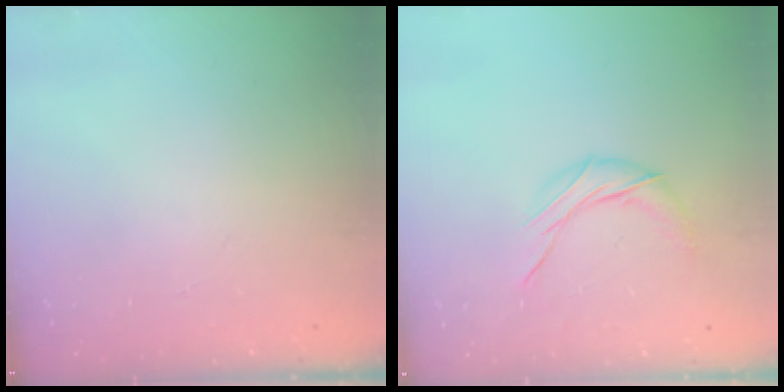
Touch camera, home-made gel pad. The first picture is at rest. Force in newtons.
{"total": 7.8, "press": 7.8, "slide": 0.1}